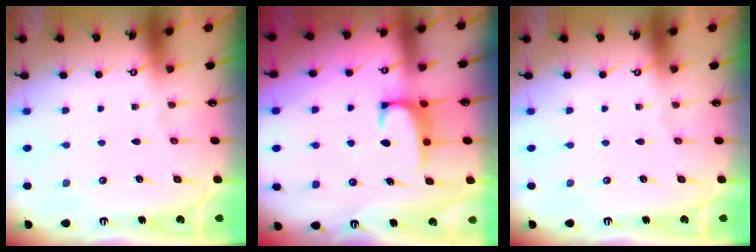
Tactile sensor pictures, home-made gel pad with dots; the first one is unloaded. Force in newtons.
{"total": 2.0, "press": 1.9, "slide": 0.3}
{"total": 0.0}